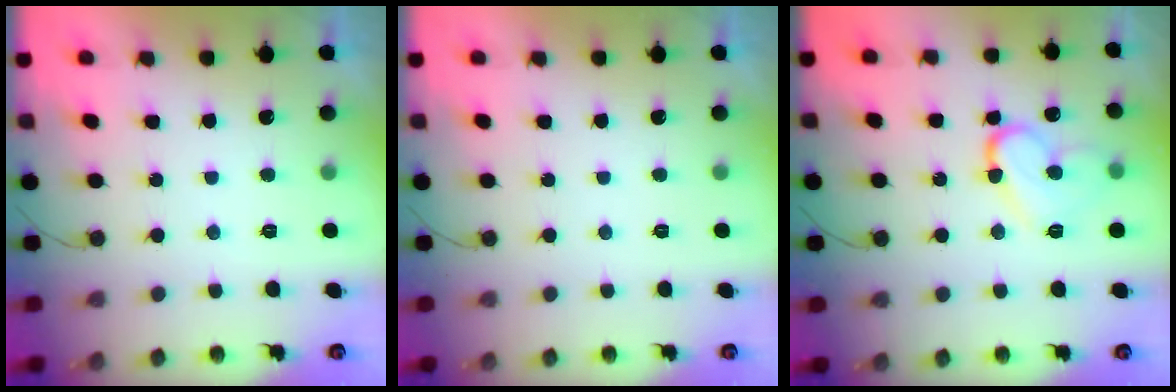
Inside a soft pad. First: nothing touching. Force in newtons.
{"total": 0.0}
{"total": 12.6, "press": 12.5, "slide": 1.4}